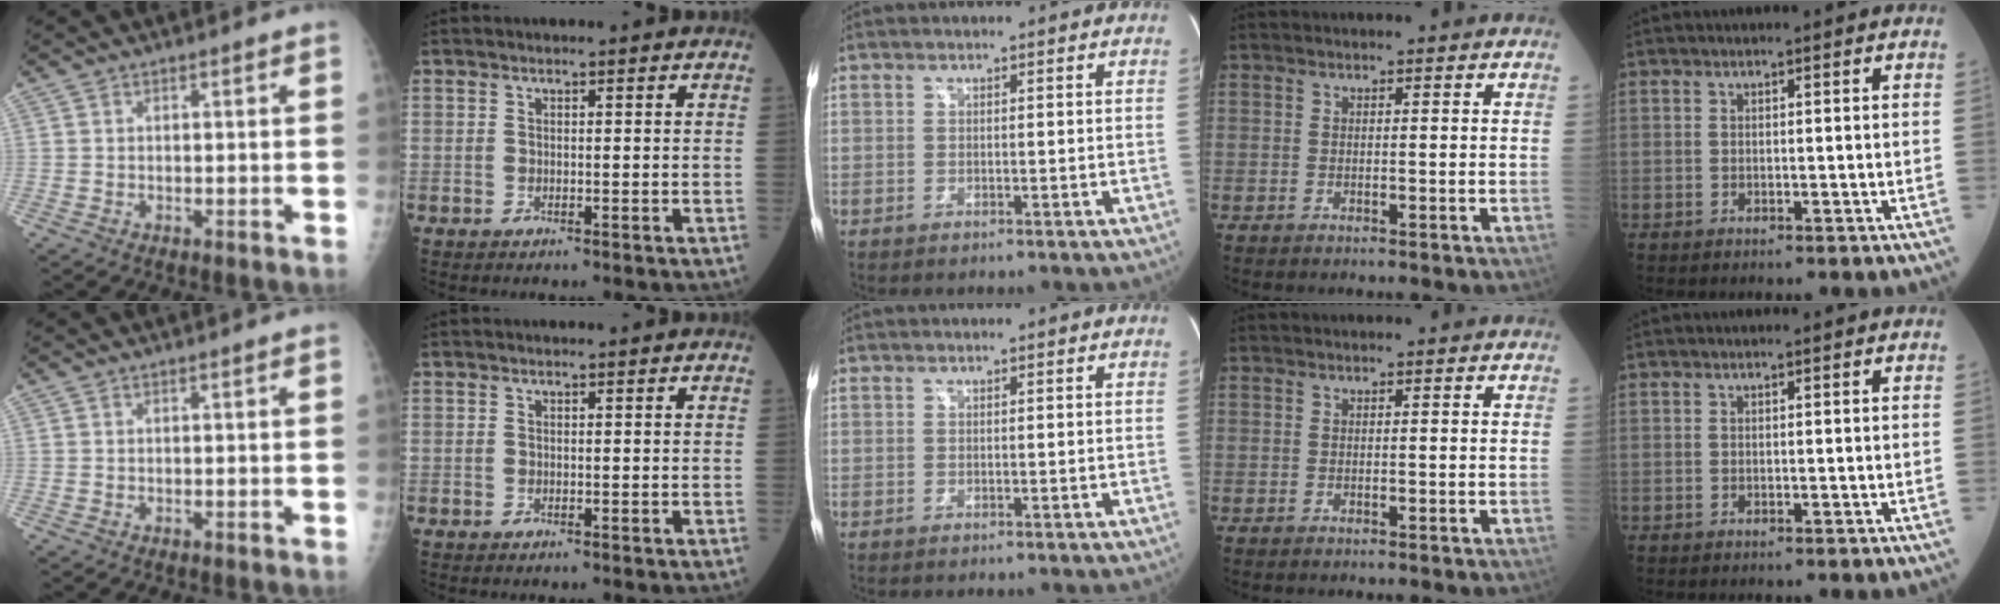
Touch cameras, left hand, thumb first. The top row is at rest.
{}